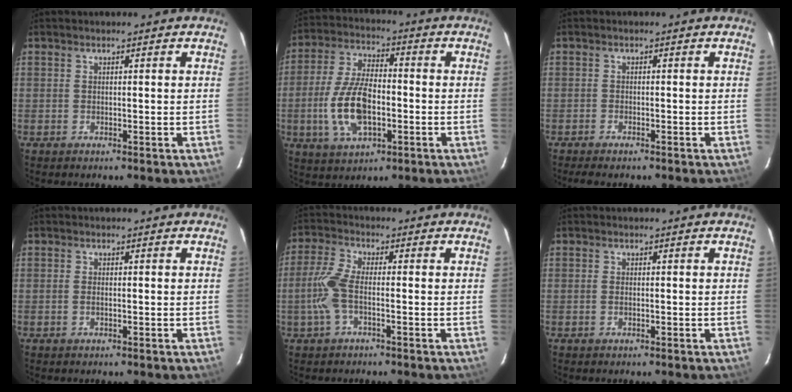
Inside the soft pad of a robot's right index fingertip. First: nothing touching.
{"total": 13.4, "force": [-3.1, 6.7, 11.2], "torque": [-0.236, 0.001, -0.053]}
{"total": 2.6, "force": [-2.3, 0.6, 1.1], "torque": [-0.036, -0.010, -0.039]}
{"total": 0.8, "force": [-0.2, 0.3, 0.7], "torque": [-0.017, 0.000, -0.005]}
{"total": 6.1, "force": [-1.6, 1.7, 5.6], "torque": [-0.132, 0.003, -0.033]}
{"total": 0.6, "force": [-0.1, 0.2, 0.5], "torque": [-0.013, 0.000, -0.004]}